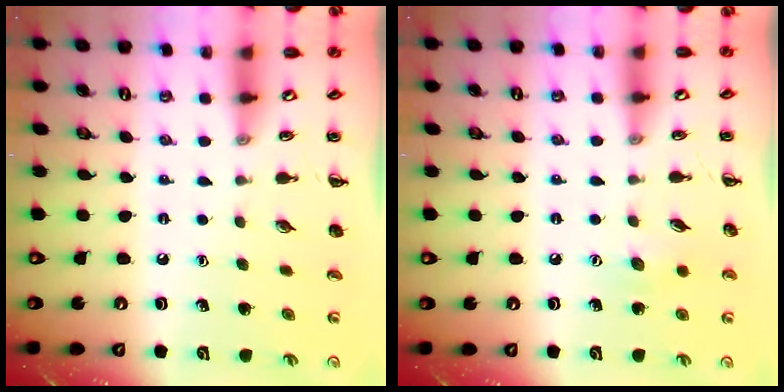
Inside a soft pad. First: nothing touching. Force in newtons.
{"total": 5.6, "press": 5.5, "slide": 1.1}